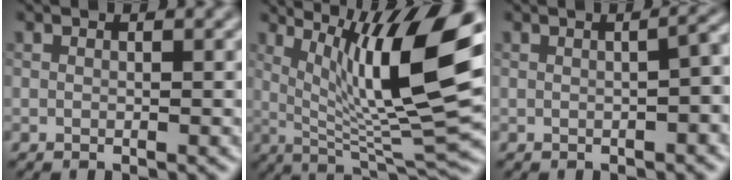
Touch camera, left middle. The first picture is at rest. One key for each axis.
{"total": 12.7, "fx": 3.8, "fy": 2.5, "fz": 11.9, "tx": -0.180, "ty": 0.000, "tz": 0.071}
{"total": 4.5, "fx": 0.0, "fy": 1.9, "fz": 4.0, "tx": -0.026, "ty": 0.011, "tz": 0.006}